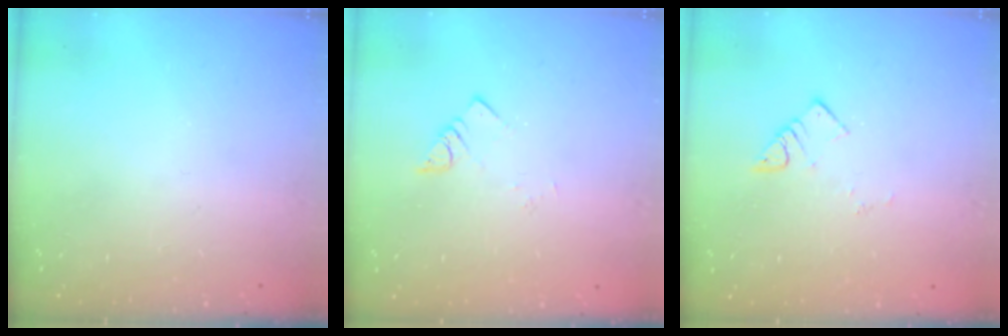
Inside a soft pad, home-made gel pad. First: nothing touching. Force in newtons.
{"total": 1.9, "press": 1.9, "slide": 0.1}
{"total": 3.6, "press": 3.6, "slide": 0.3}